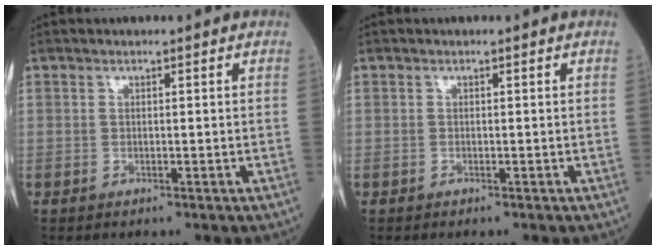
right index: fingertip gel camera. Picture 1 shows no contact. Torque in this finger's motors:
{"motor_torque": [-0.42, 0.29, -0.53, -0.18]}